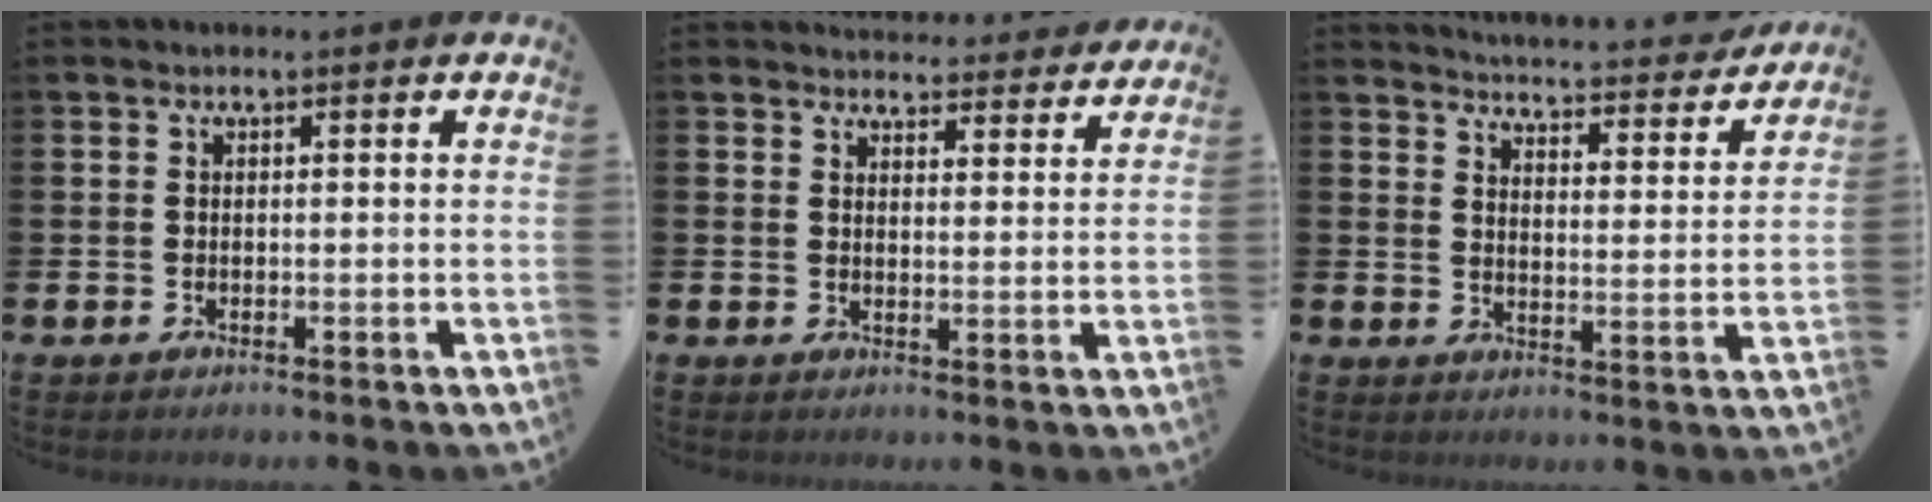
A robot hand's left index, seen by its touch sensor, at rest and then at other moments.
{"total": 4.3, "force": [4.2, 0.8, 0.1], "torque": [-0.005, -0.029, 0.074]}
{"total": 4.5, "force": [4.4, 0.4, 0.6], "torque": [-0.031, -0.038, 0.071]}